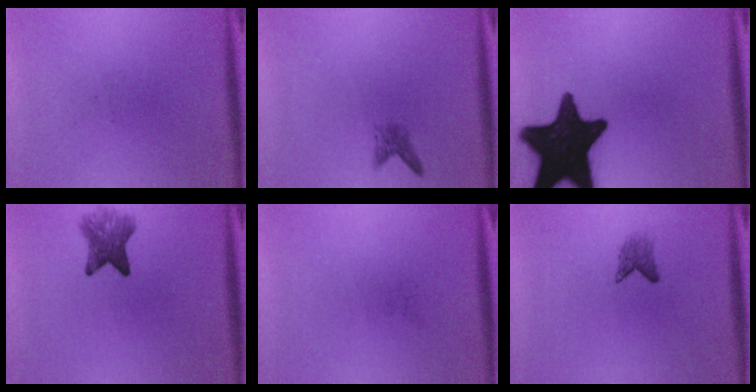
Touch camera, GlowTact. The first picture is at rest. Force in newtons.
{"total": 1.6}
{"total": 19.3}
{"total": 5.0}
{"total": 0.0}
{"total": 1.9}